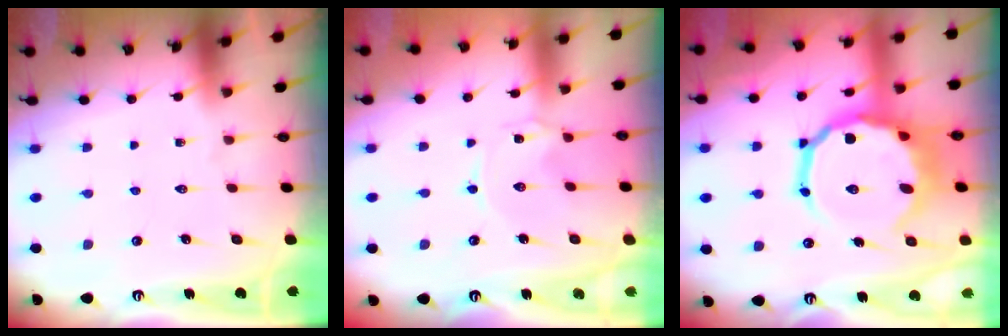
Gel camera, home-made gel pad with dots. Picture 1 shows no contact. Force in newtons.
{"total": 0.0}
{"total": 15.7, "press": 15.3, "slide": 3.9}